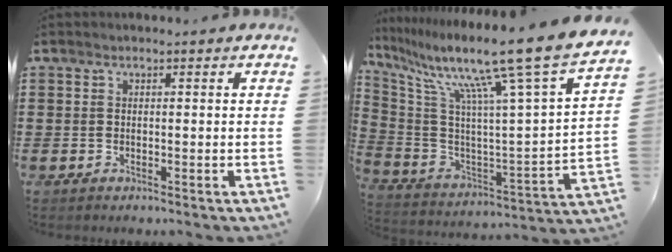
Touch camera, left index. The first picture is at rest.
{"total": 14.5, "force": [10.6, -0.4, 9.9], "torque": [-0.186, -0.084, 0.150]}